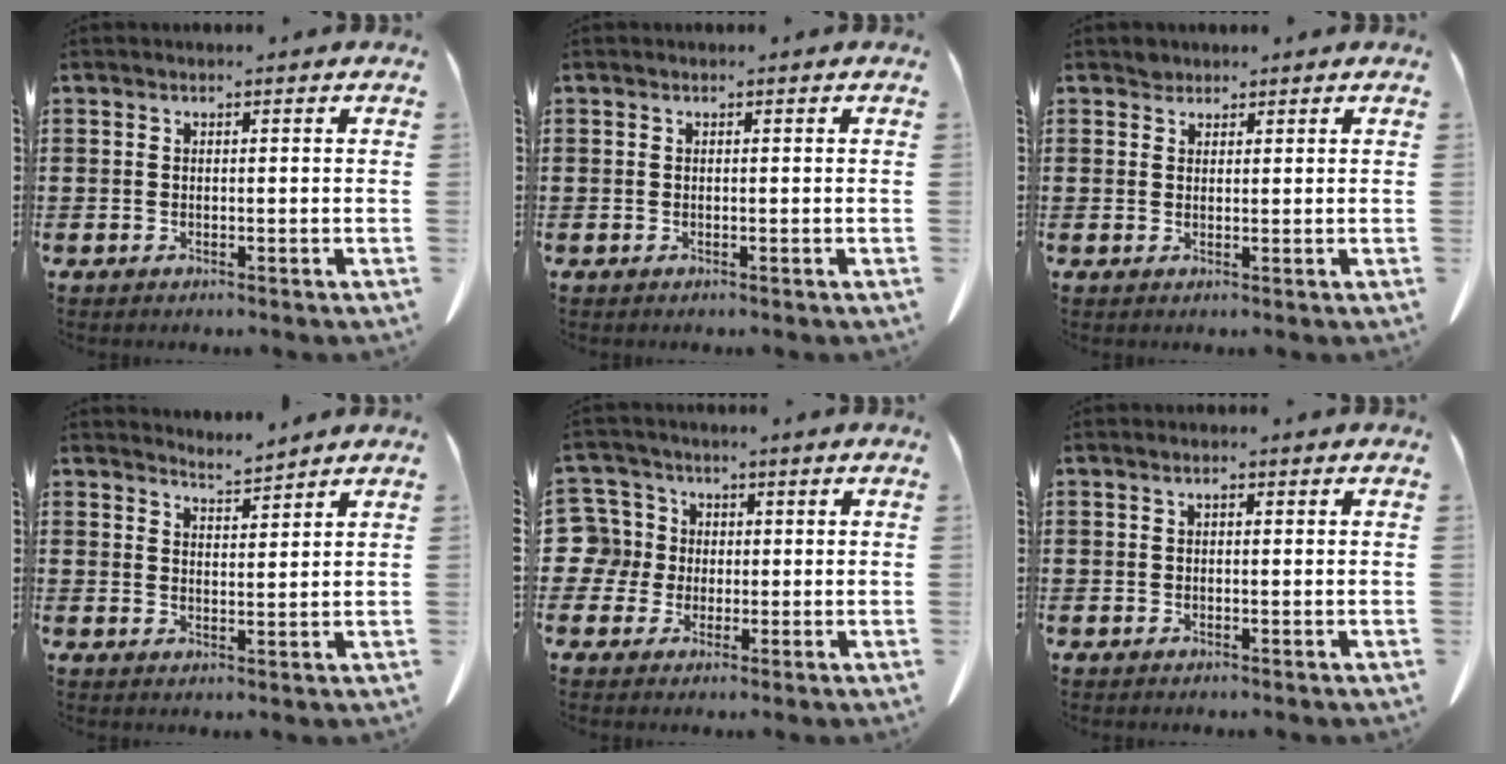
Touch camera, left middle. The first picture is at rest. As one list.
[{"total": 0.0}, {"total": 1.5, "force": [1.3, 0.7, 0.0], "torque": [-0.004, 0.001, 0.027]}, {"total": 3.5, "force": [3.5, -0.1, 0.1], "torque": [-0.010, -0.013, 0.066]}, {"total": 5.7, "force": [0.4, 5.6, 1.2], "torque": [-0.070, 0.009, 0.002]}, {"total": 0.9, "force": [0.2, 0.4, 0.8], "torque": [-0.016, 0.005, 0.003]}]